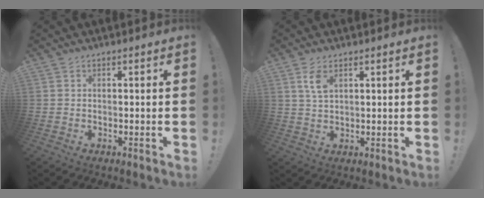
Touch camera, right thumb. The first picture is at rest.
{"total": 5.0, "force": [2.4, 2.2, 3.8], "torque": [-0.070, -0.005, 0.043]}